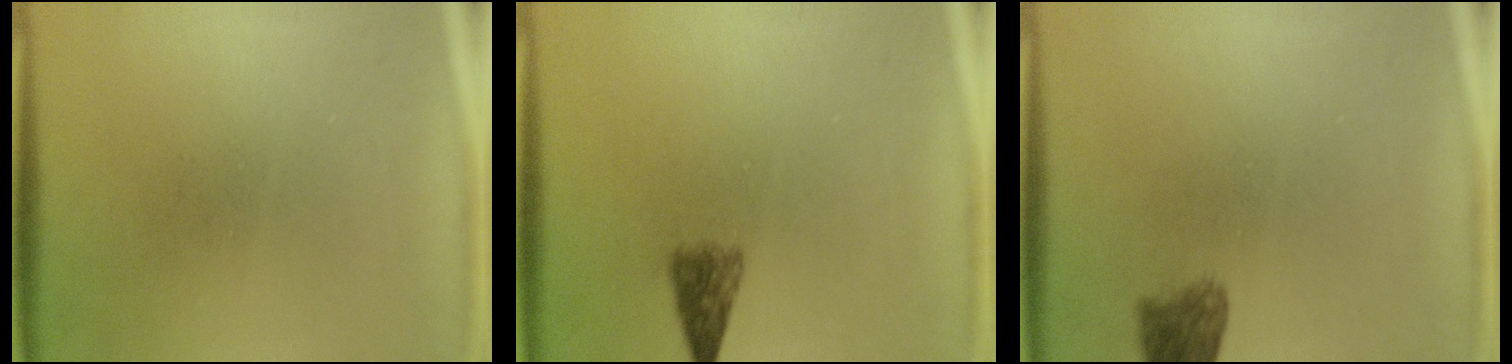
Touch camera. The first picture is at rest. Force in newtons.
{"total": 2.9}
{"total": 4.1}